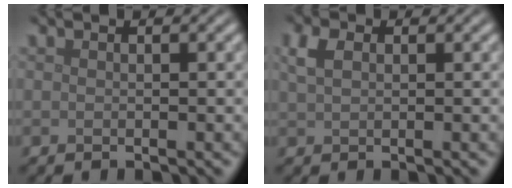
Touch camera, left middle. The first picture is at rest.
{"total": 2.1, "force": [0.9, 1.4, 1.3], "torque": [-0.033, 0.005, 0.016]}